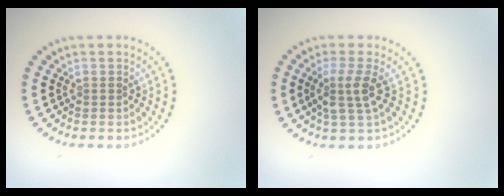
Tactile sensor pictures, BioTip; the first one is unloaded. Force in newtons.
{"total": 2.7, "press": 2.2, "slide": 1.5}